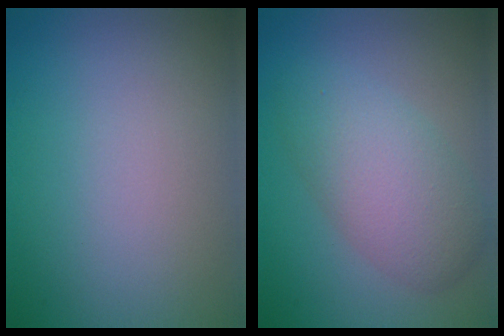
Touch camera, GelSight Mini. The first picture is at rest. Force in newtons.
{"total": 5.2, "press": 5.2, "slide": 0.2}